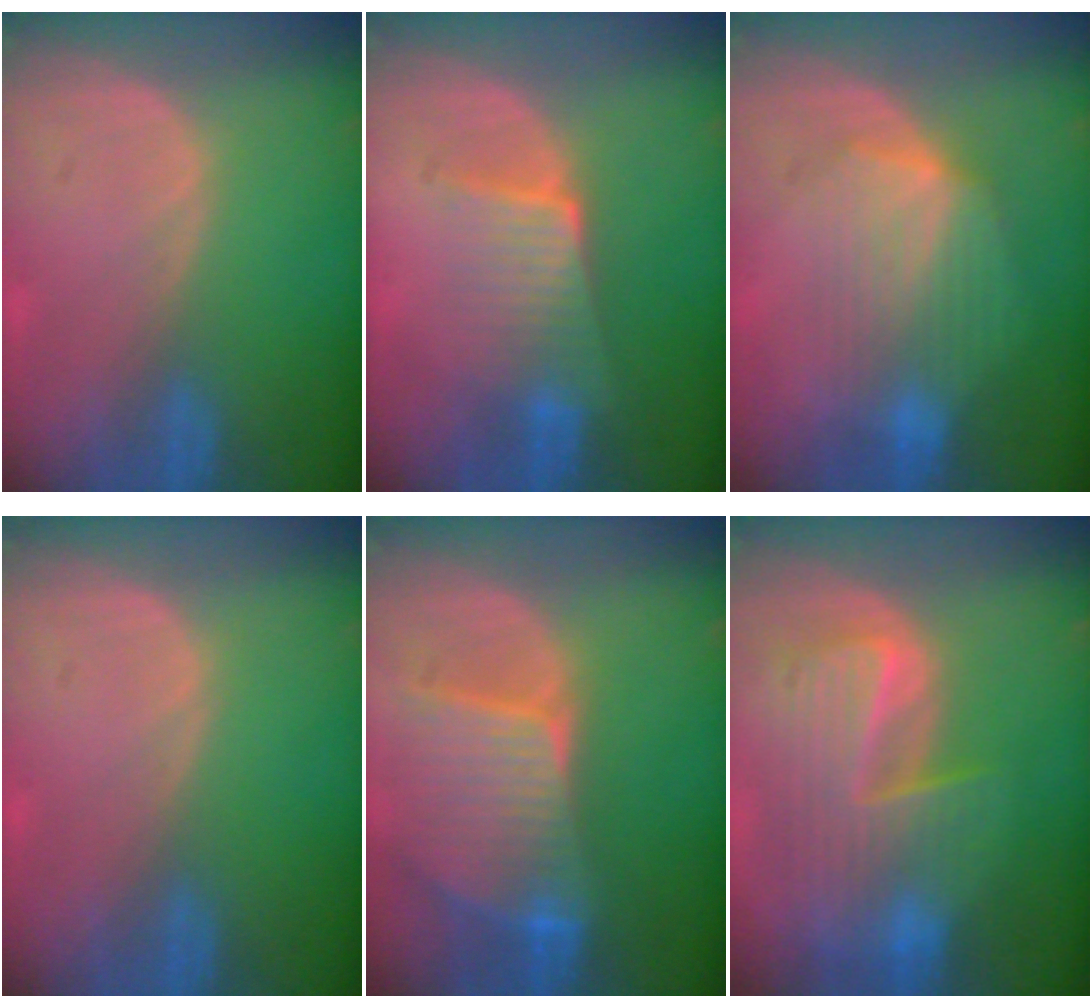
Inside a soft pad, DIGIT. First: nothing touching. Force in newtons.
{"total": 6.4, "press": 5.6, "slide": 3.1}
{"total": 7.3, "press": 7.1, "slide": 1.4}
{"total": 0.0}
{"total": 9.3, "press": 8.2, "slide": 4.4}
{"total": 10.0, "press": 8.7, "slide": 5.0}